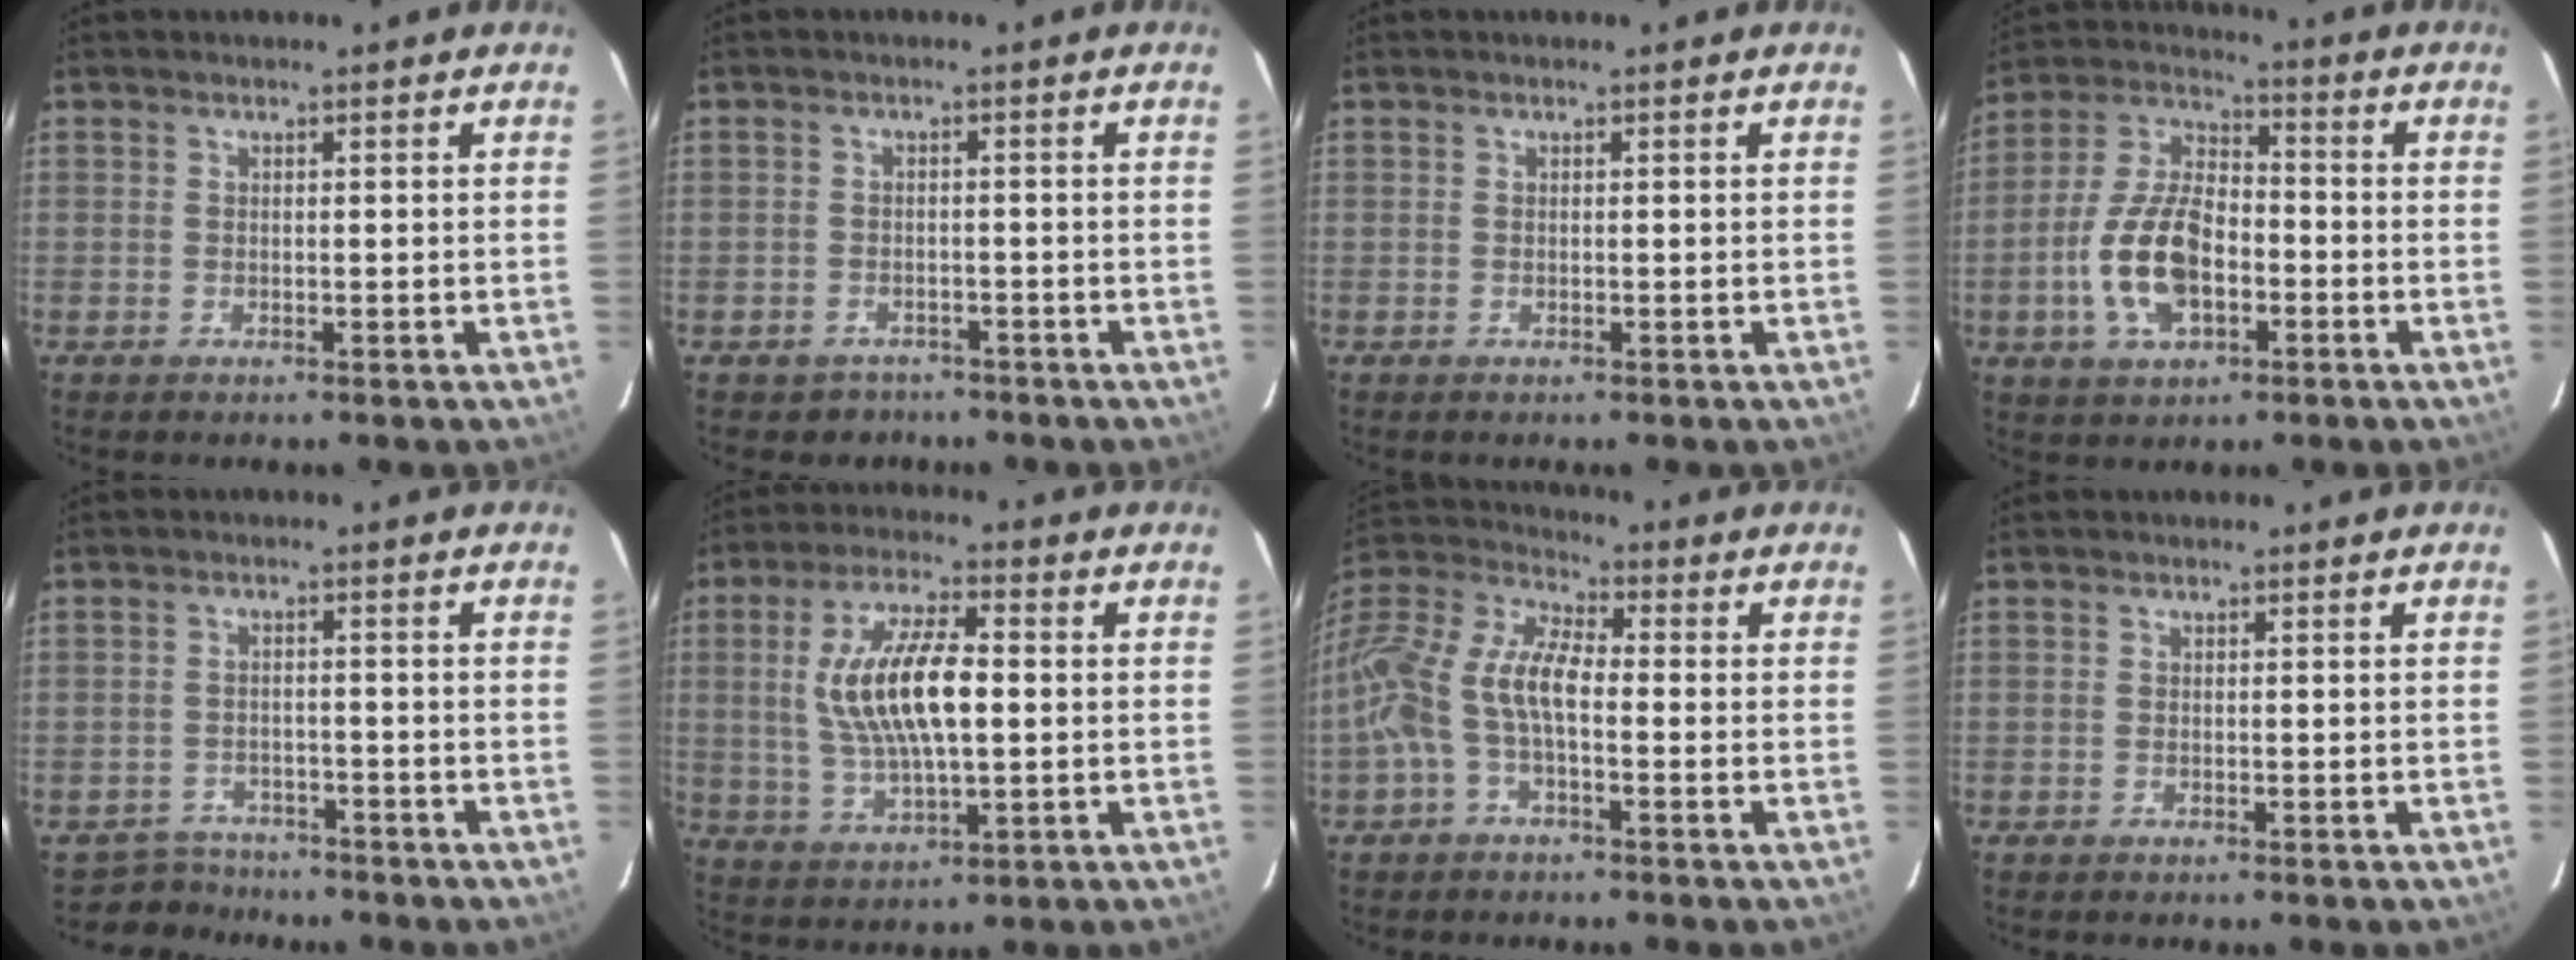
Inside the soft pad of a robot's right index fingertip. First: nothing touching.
{"total": 4.1, "force": [-2.9, 2.8, 0.2], "torque": [-0.015, 0.011, -0.039]}
{"total": 0.0}
{"total": 14.1, "force": [-4.1, 7.5, 11.3], "torque": [-0.235, 0.013, -0.073]}
{"total": 4.6, "force": [-3.9, 2.2, -0.5], "torque": [-0.006, 0.009, -0.065]}
{"total": 13.7, "force": [1.2, 5.1, 12.7], "torque": [-0.247, 0.006, 0.029]}
{"total": 13.2, "force": [-2.7, 5.9, 11.4], "torque": [-0.237, 0.014, -0.061]}
{"total": 0.0}